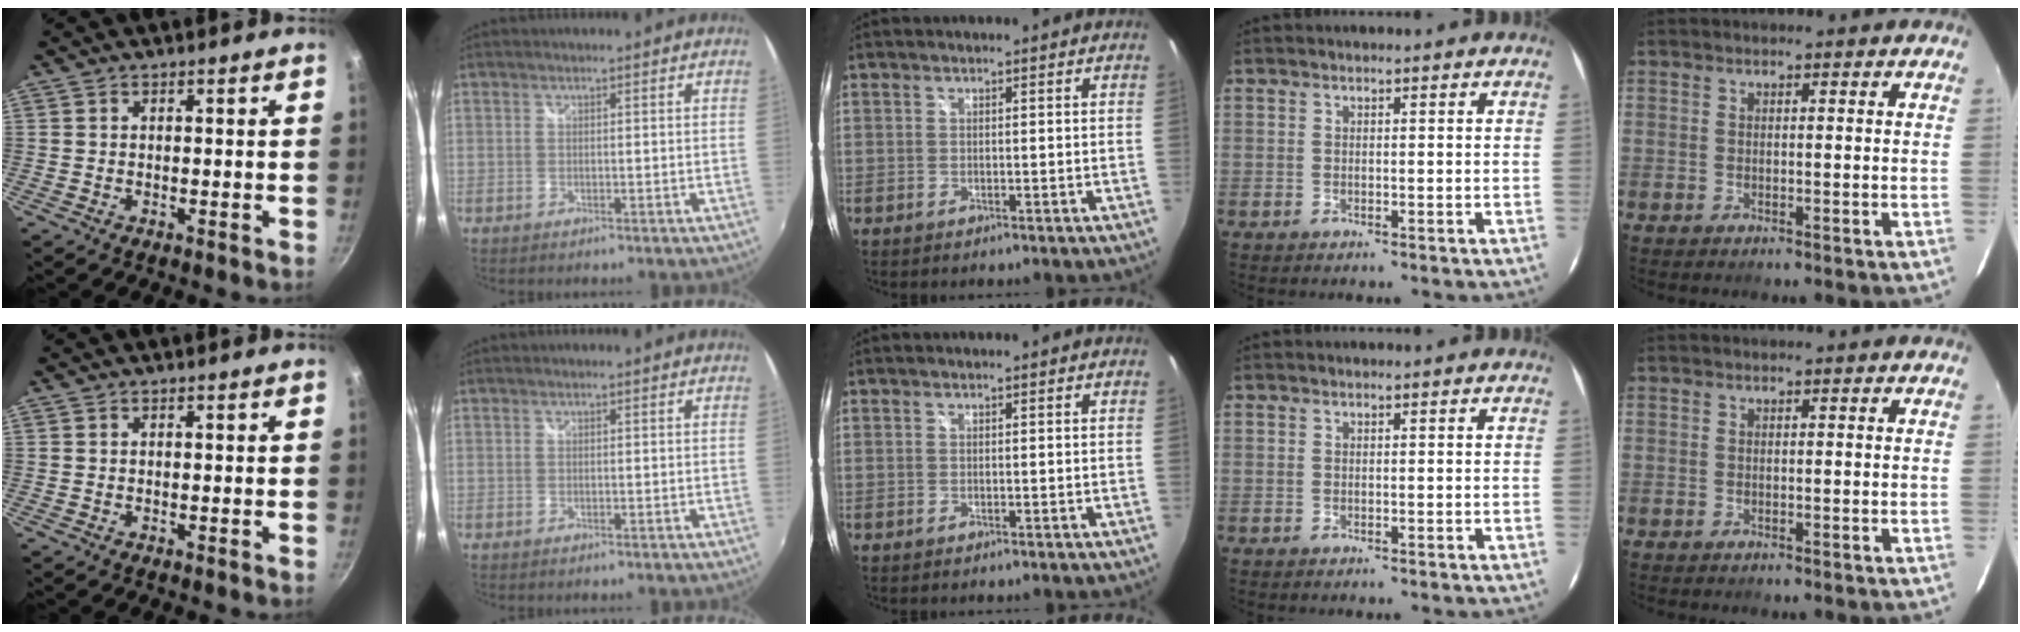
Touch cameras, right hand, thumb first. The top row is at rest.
{}